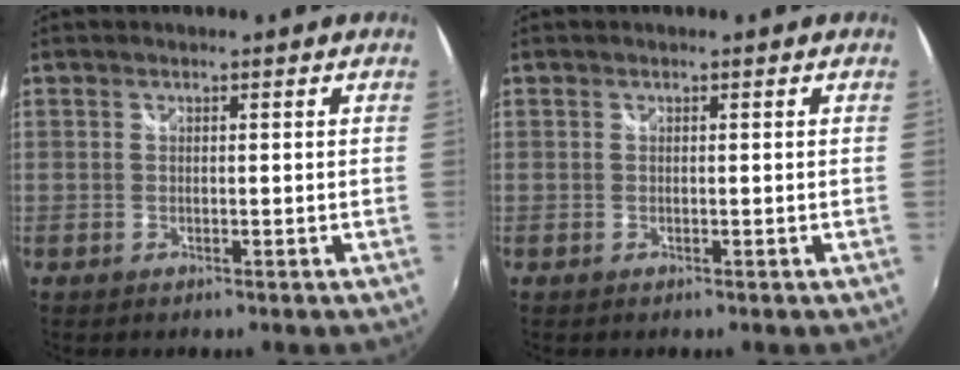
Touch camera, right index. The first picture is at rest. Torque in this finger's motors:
{"motor_torque": [0.02, 0.03, -0.03, 0.00]}